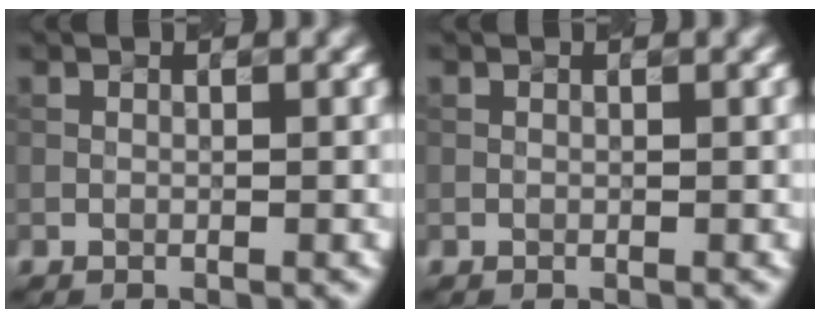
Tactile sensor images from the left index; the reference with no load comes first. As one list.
[{"total": 0.0}]